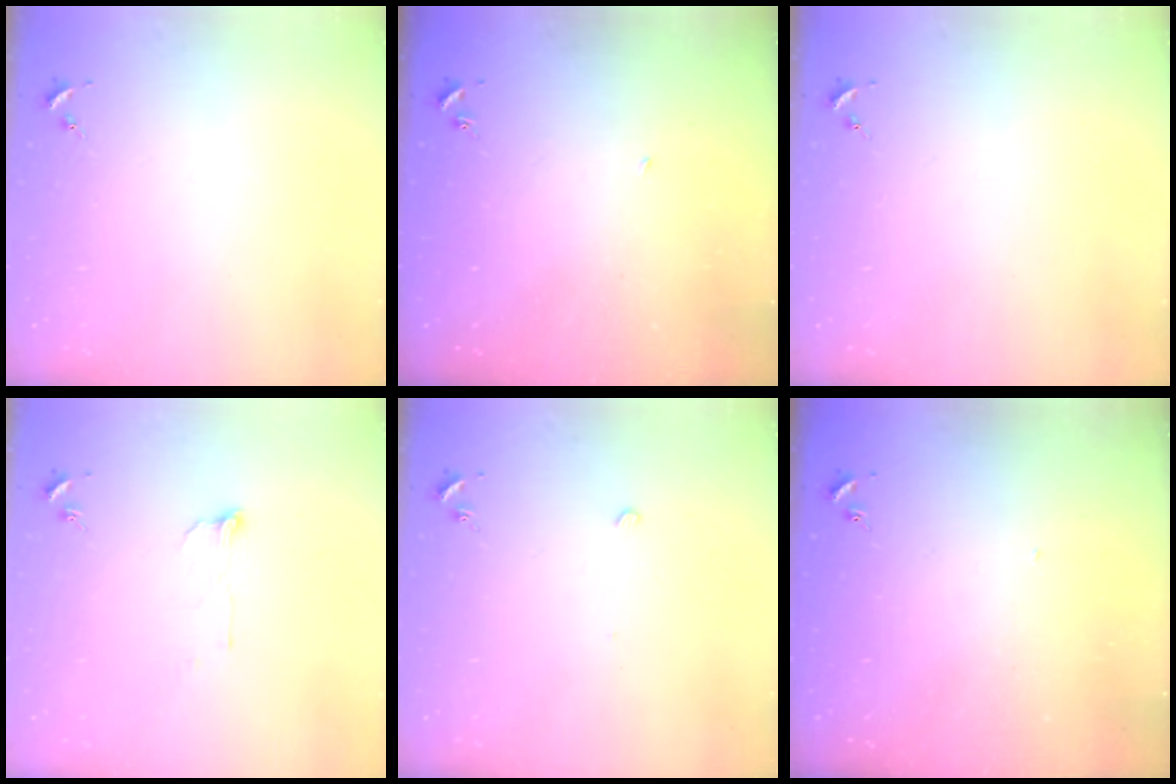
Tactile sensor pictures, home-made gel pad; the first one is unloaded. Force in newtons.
{"total": 2.3, "press": 2.3, "slide": 0.1}
{"total": 0.0}
{"total": 6.0, "press": 6.0, "slide": 0.5}
{"total": 2.7, "press": 2.6, "slide": 0.3}
{"total": 1.2, "press": 1.2, "slide": 0.1}